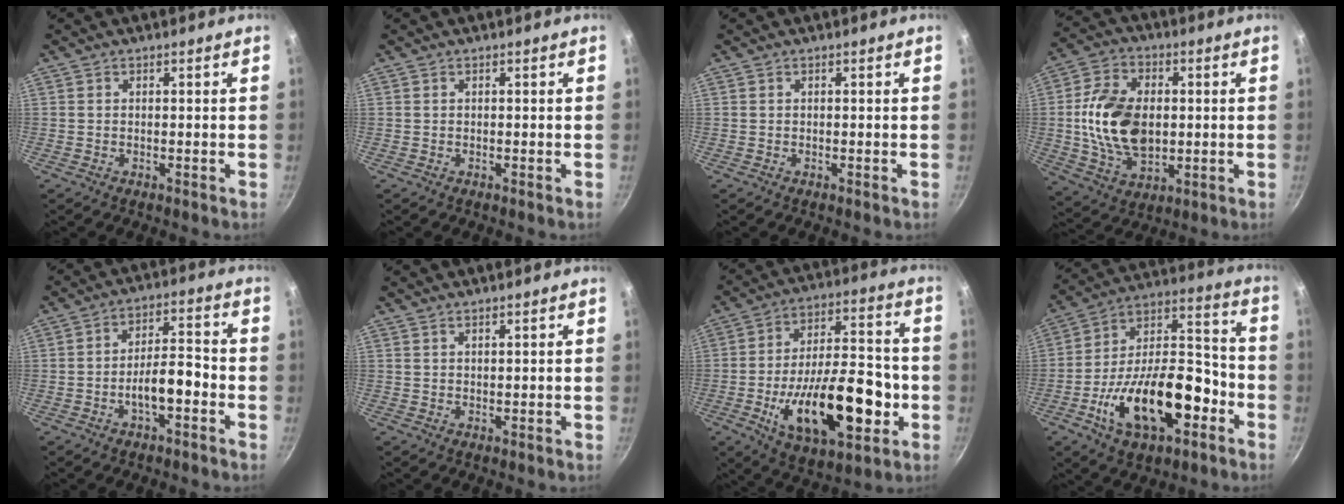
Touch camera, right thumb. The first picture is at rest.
{"total": 0.0}
{"total": 0.0}
{"total": 16.0, "force": [0.3, 10.5, 12.1], "torque": [-0.204, 0.003, 0.008]}
{"total": 7.5, "force": [-2.9, 2.9, 6.3], "torque": [-0.090, 0.040, -0.049]}
{"total": 1.0, "force": [0.9, 0.0, 0.5], "torque": [-0.004, -0.013, 0.012]}
{"total": 24.0, "force": [-6.3, 11.5, 20.2], "torque": [-0.294, 0.031, -0.091]}
{"total": 23.3, "force": [-8.6, 11.7, 18.2], "torque": [-0.274, 0.061, -0.140]}